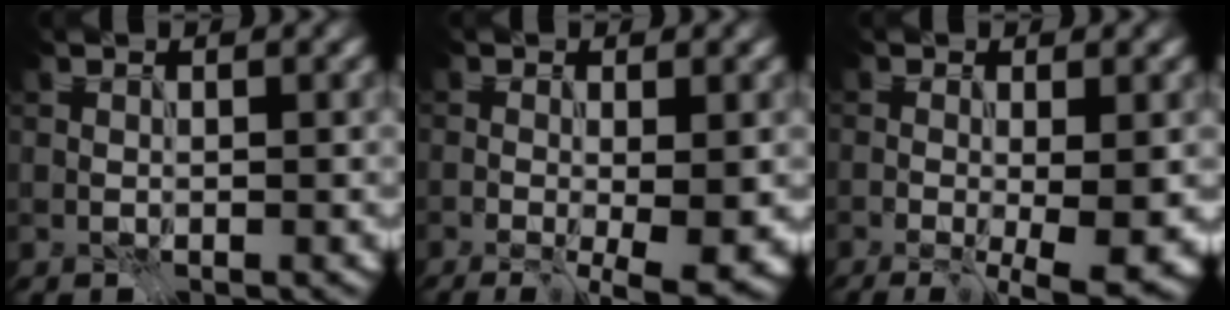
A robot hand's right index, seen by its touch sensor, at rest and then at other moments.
{"total": 5.0, "force": [-1.0, 1.2, 4.7], "torque": [-0.054, -0.010, -0.014]}
{"total": 6.0, "force": [-1.3, 1.4, 5.7], "torque": [-0.068, -0.011, -0.019]}